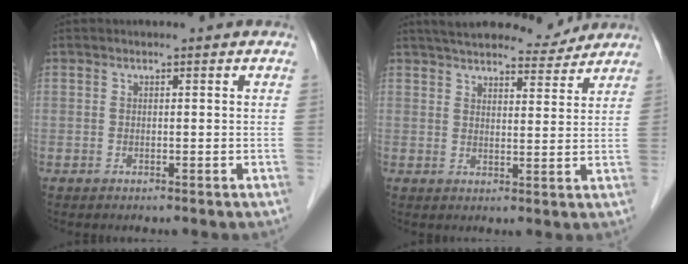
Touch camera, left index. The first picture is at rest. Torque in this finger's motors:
{"motor_torque": [0.45, -0.59, 0.19, 0.03]}